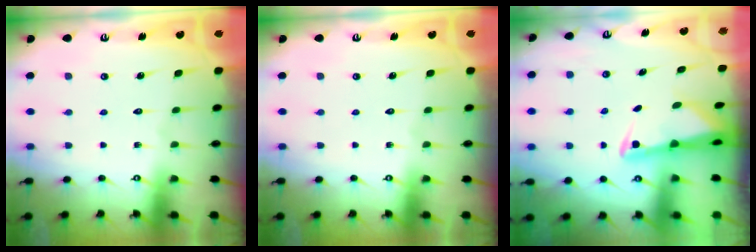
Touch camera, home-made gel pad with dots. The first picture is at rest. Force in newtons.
{"total": 0.0}
{"total": 2.4, "press": 2.3, "slide": 0.5}